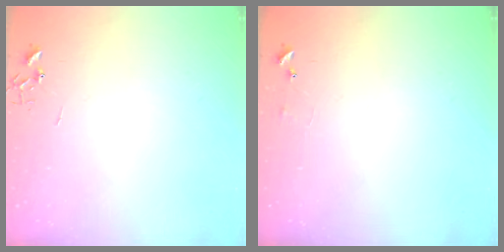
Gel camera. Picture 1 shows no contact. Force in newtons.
{"total": 6.4, "press": 6.3, "slide": 0.5}